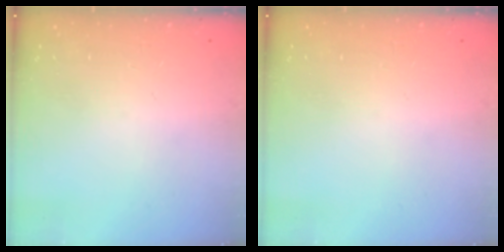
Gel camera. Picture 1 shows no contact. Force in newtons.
{"total": 0.0}